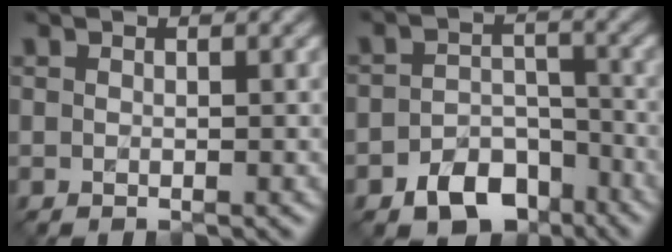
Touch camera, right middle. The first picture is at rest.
{"total": 5.1, "force": [-3.5, 3.2, 1.9], "torque": [-0.032, 0.003, -0.058]}